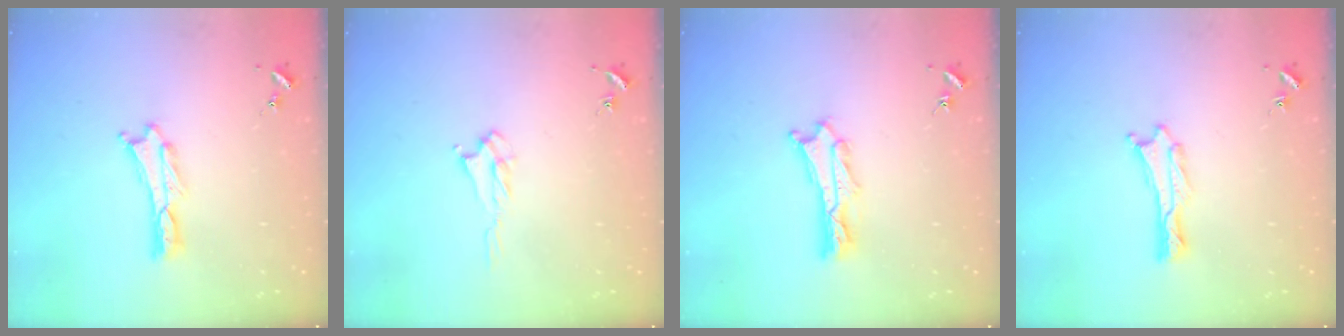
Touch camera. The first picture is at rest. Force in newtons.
{"total": 3.1, "press": 3.1, "slide": 0.5}
{"total": 2.4, "press": 2.4, "slide": 0.3}
{"total": 0.0}